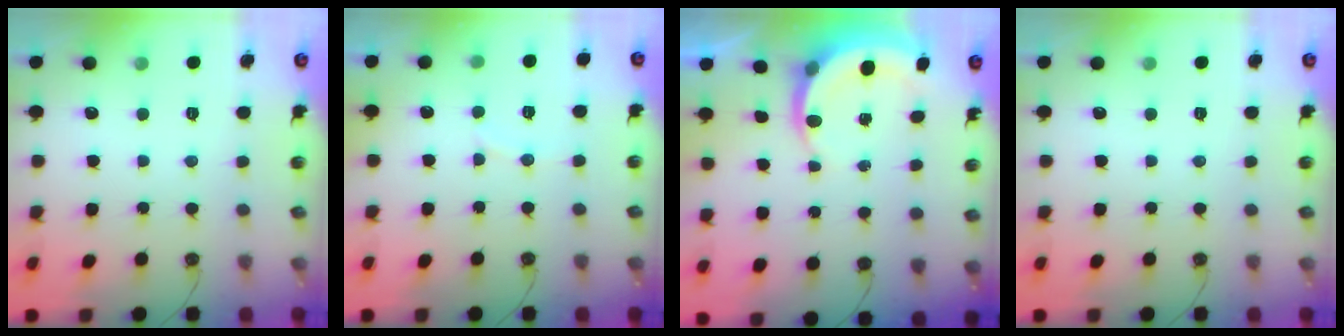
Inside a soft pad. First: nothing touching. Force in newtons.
{"total": 4.0, "press": 3.9, "slide": 1.1}
{"total": 4.3, "press": 4.3, "slide": 0.3}
{"total": 0.0}